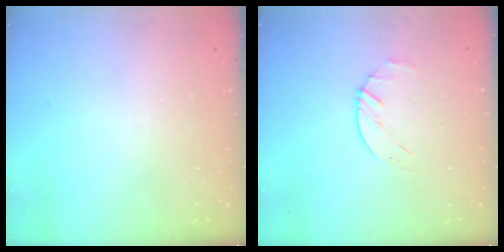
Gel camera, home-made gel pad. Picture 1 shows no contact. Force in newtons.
{"total": 2.2, "press": 2.2, "slide": 0.4}